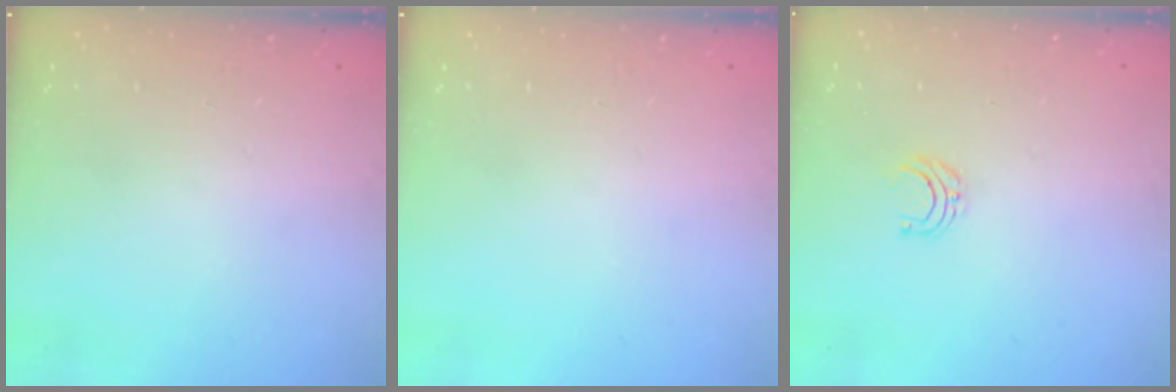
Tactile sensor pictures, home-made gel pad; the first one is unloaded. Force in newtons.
{"total": 0.0}
{"total": 4.0, "press": 4.0, "slide": 0.3}